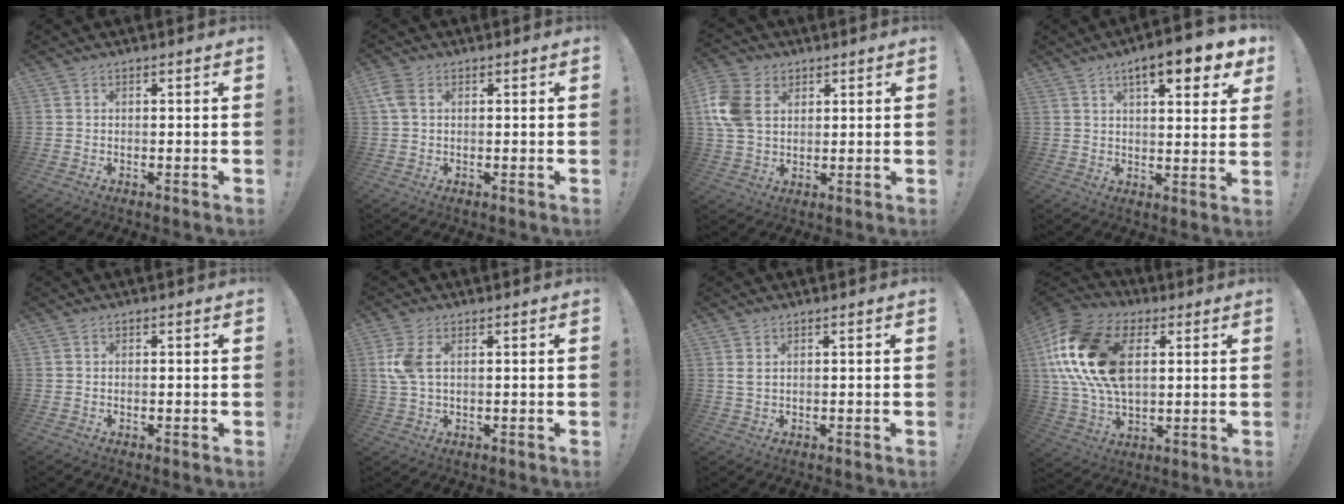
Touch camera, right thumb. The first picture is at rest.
{"total": 4.1, "force": [1.3, 2.7, 2.9], "torque": [-0.067, 0.006, 0.026]}
{"total": 12.8, "force": [3.9, 9.6, 7.5], "torque": [-0.159, -0.003, 0.080]}
{"total": 10.1, "force": [5.9, 2.5, 7.9], "torque": [-0.105, -0.029, 0.092]}
{"total": 0.0}
{"total": 6.0, "force": [1.4, 3.1, 4.9], "torque": [-0.107, -0.002, 0.021]}
{"total": 1.9, "force": [0.9, 0.8, 1.5], "torque": [-0.027, 0.002, 0.015]}
{"total": 23.3, "force": [5.8, 14.9, 17.0], "torque": [-0.330, -0.007, 0.110]}